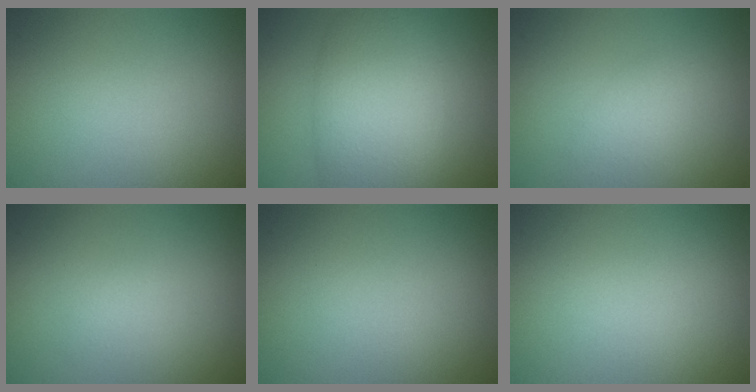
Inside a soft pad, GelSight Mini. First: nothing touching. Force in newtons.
{"total": 8.6, "press": 8.5, "slide": 0.7}
{"total": 1.8, "press": 1.8, "slide": 0.1}
{"total": 0.5, "press": 0.5, "slide": 0.0}
{"total": 0.0}
{"total": 0.0}